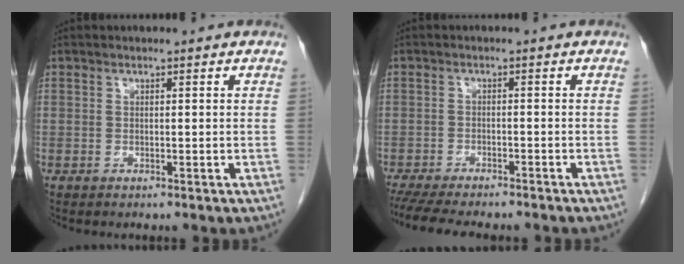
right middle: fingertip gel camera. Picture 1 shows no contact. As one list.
[{"total": 12.8, "force": [-11.1, 2.6, 6.0], "torque": [-0.096, -0.015, -0.154]}]